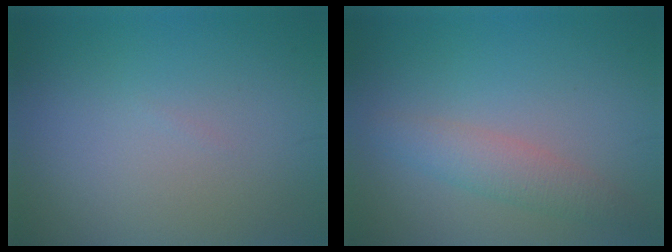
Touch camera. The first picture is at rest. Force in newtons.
{"total": 2.7, "press": 2.6, "slide": 0.2}